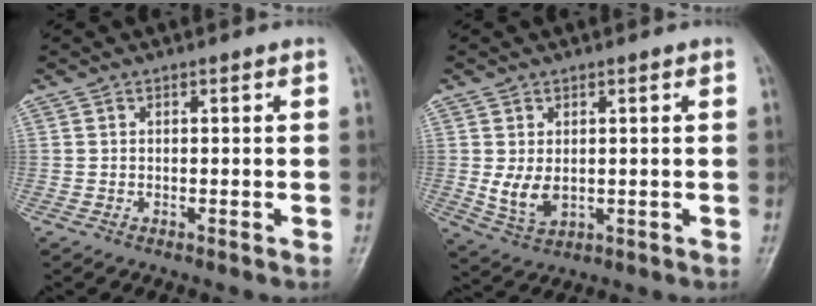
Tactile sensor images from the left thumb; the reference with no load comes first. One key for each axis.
{"total": 5.0, "fx": 0.3, "fy": 3.5, "fz": 3.5, "tx": -0.059, "ty": -0.015, "tz": 0.017}